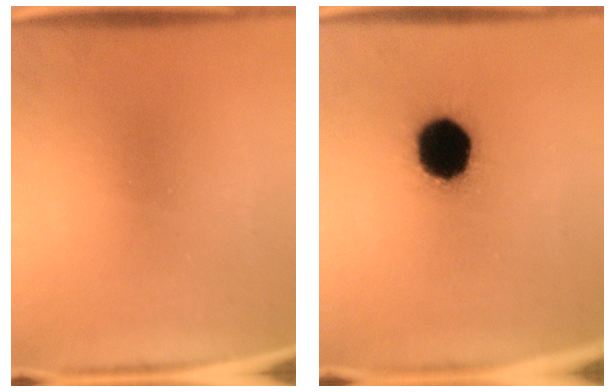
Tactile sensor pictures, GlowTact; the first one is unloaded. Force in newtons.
{"total": 17.0}